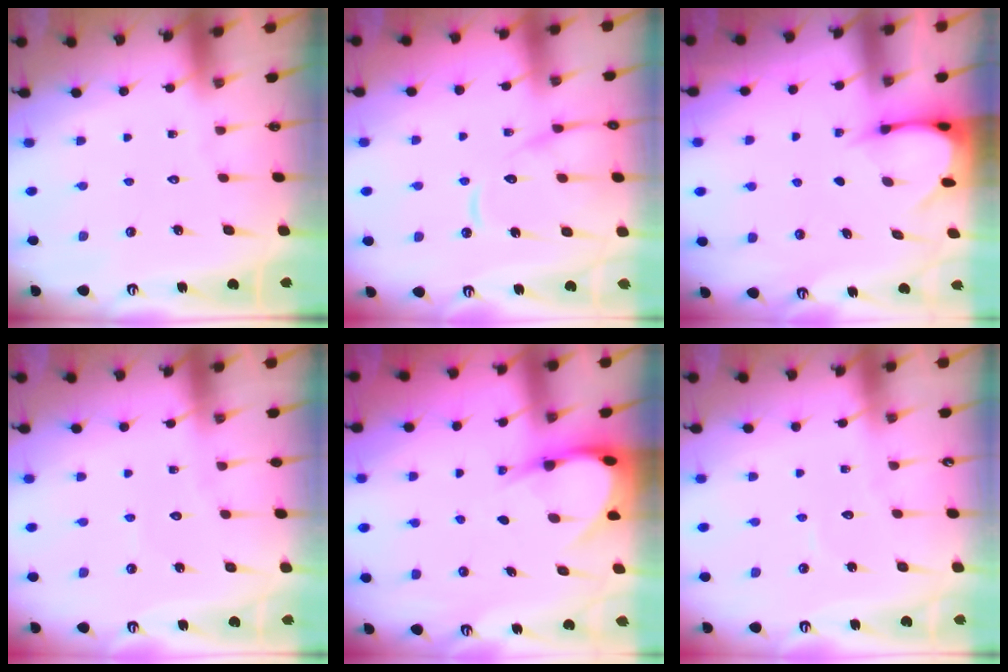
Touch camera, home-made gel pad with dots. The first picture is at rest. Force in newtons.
{"total": 13.9, "press": 13.9, "slide": 1.5}
{"total": 3.5, "press": 3.5, "slide": 0.3}
{"total": 2.7, "press": 2.7, "slide": 0.2}
{"total": 6.4, "press": 6.4, "slide": 0.8}
{"total": 3.7, "press": 3.7, "slide": 0.3}